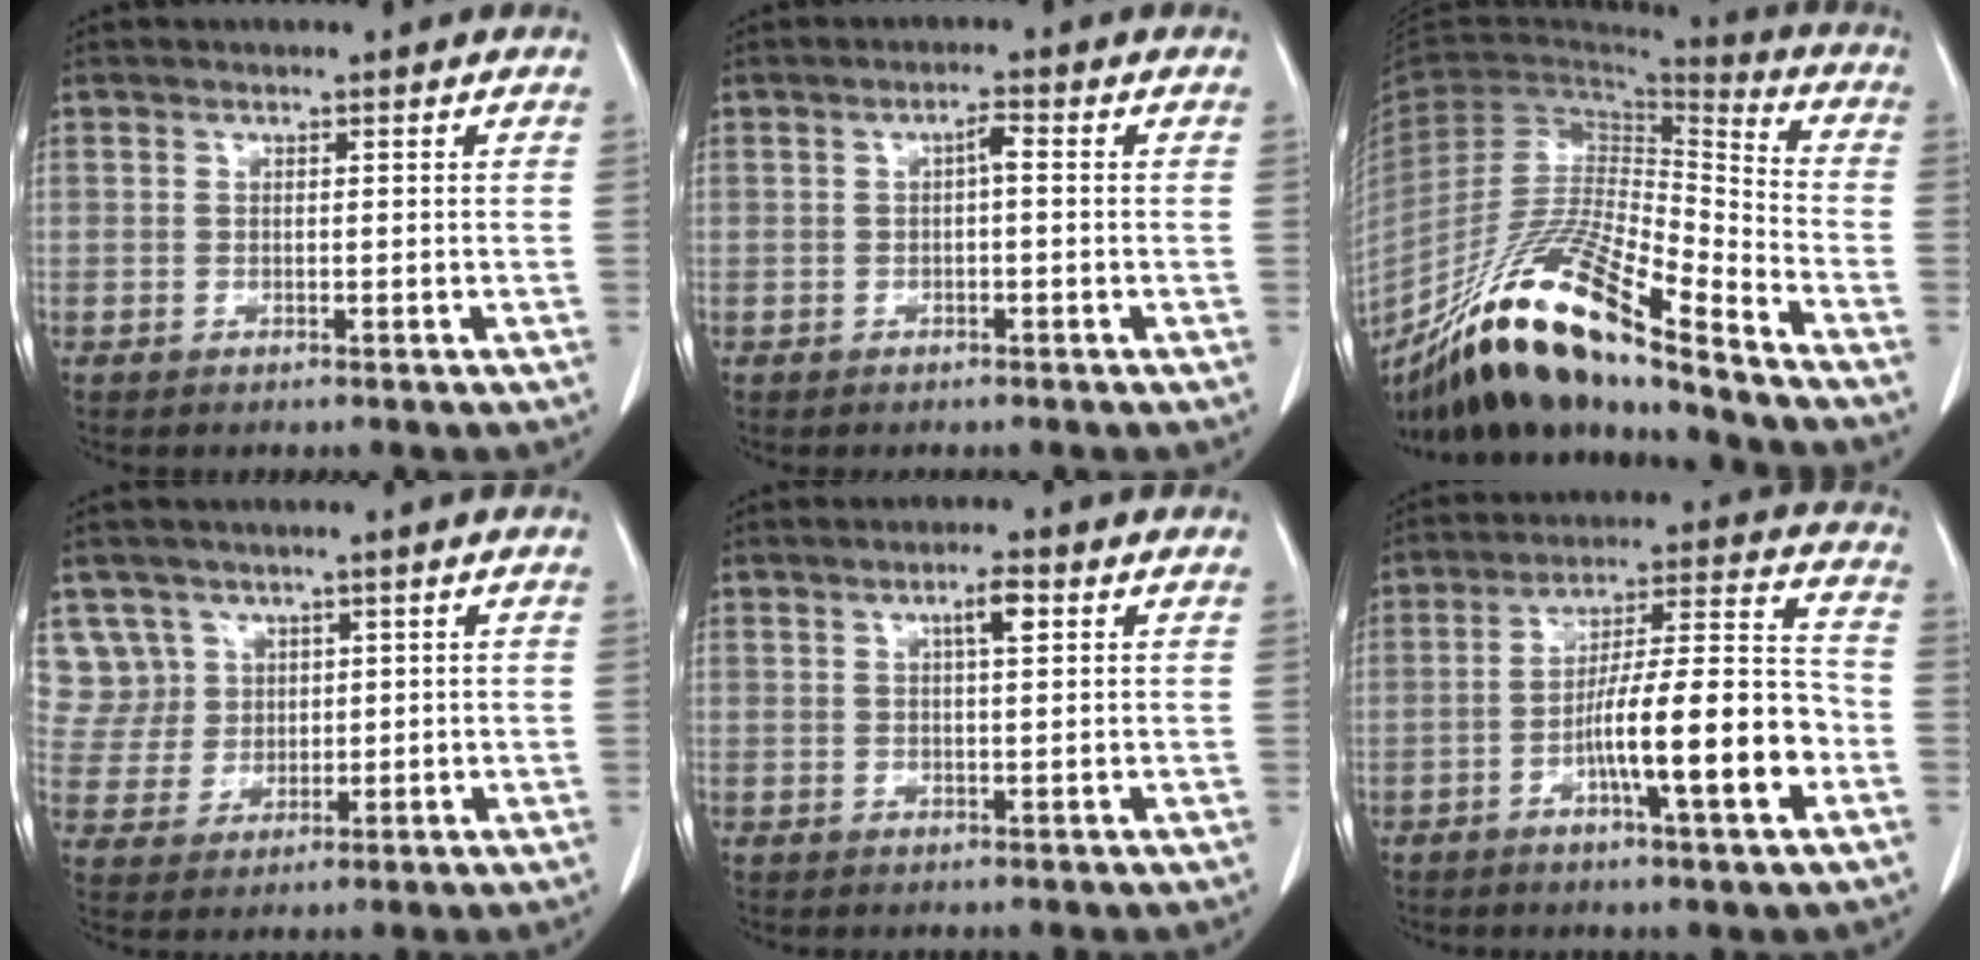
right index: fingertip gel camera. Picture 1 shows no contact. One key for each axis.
{"total": 1.8, "fx": 0.2, "fy": 0.4, "fz": 1.7, "tx": -0.025, "ty": 0.006, "tz": 0.002}
{"total": 21.3, "fx": -16.2, "fy": 2.1, "fz": 13.7, "tx": -0.266, "ty": -0.020, "tz": -0.303}
{"total": 7.1, "fx": 3.7, "fy": 6.0, "fz": -0.4, "tx": 0.013, "ty": 0.015, "tz": 0.085}
{"total": 3.4, "fx": 1.5, "fy": 0.6, "fz": 3.0, "tx": -0.047, "ty": 0.003, "tz": 0.023}
{"total": 15.0, "fx": -4.9, "fy": 1.4, "fz": 14.1, "tx": -0.224, "ty": 0.011, "tz": -0.079}